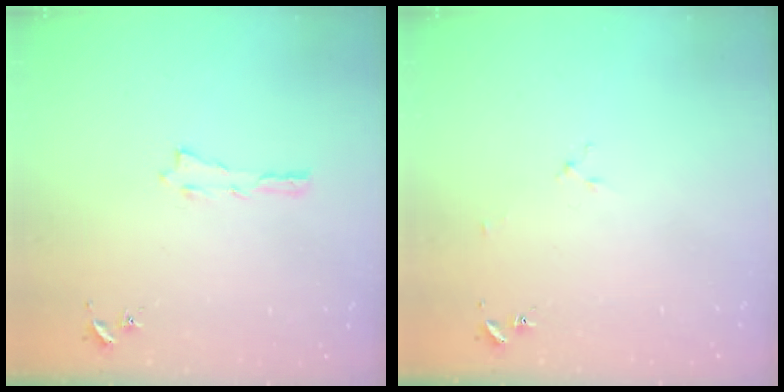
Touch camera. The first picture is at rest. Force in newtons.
{"total": 1.6, "press": 1.6, "slide": 0.2}